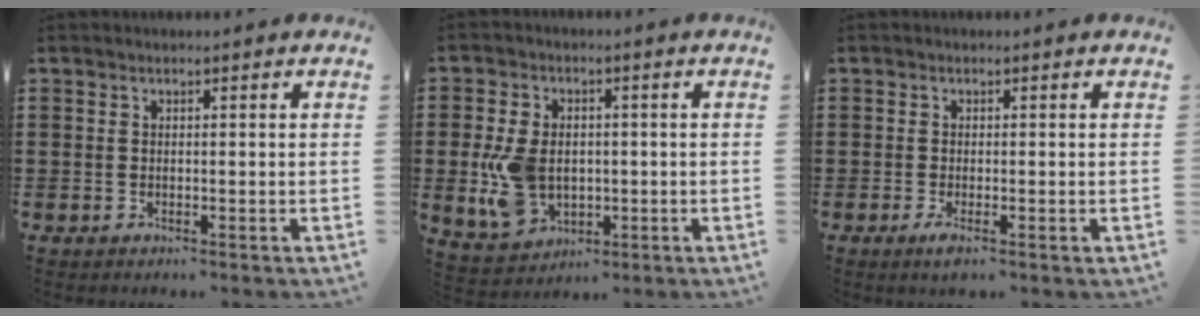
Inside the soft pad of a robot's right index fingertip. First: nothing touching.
{"total": 8.9, "force": [-0.5, 6.2, 6.3], "torque": [-0.159, 0.005, -0.011]}
{"total": 1.6, "force": [-0.5, 0.3, 1.5], "torque": [-0.033, -0.009, -0.010]}